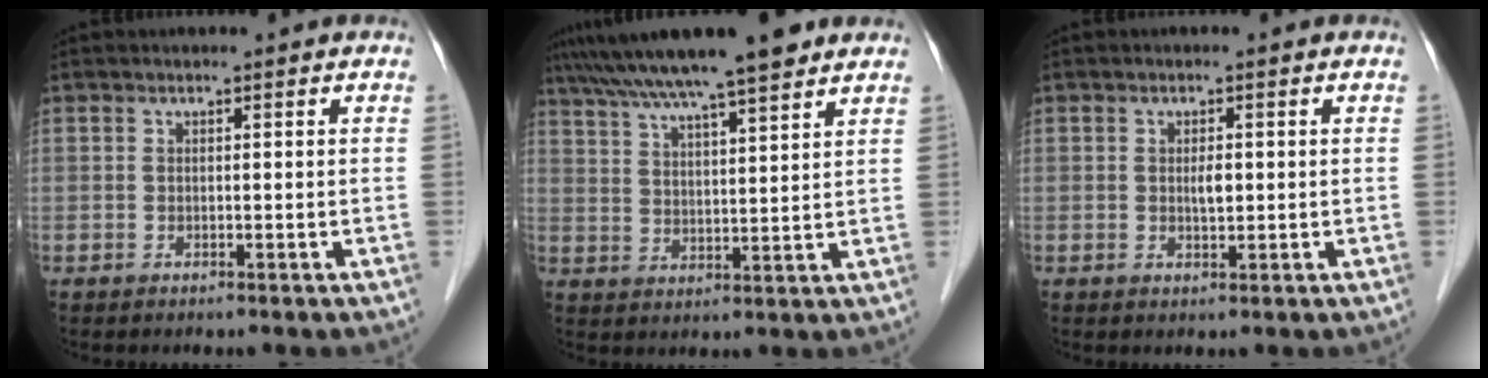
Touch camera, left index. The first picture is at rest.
{"total": 14.9, "force": [12.3, 0.8, 8.3], "torque": [-0.140, 0.029, 0.193]}
{"total": 1.7, "force": [0.2, 0.6, 1.6], "torque": [-0.031, 0.000, 0.005]}